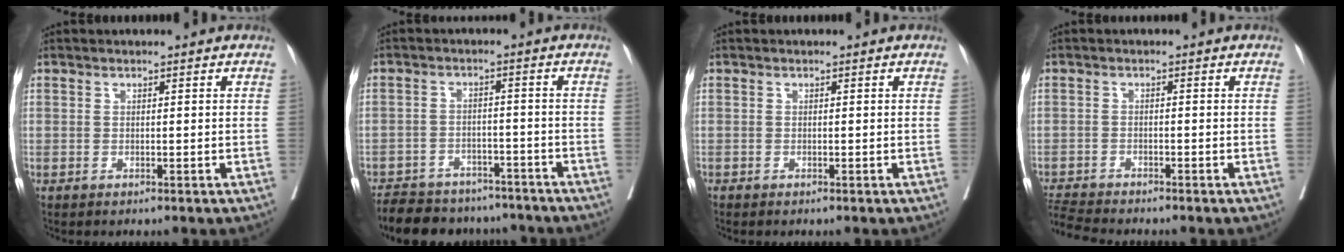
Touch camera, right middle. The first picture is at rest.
{"total": 13.7, "force": [-11.8, 5.5, 4.0], "torque": [-0.076, 0.008, -0.159]}
{"total": 0.0}
{"total": 4.9, "force": [-4.8, -0.3, 0.8], "torque": [-0.020, -0.020, -0.088]}